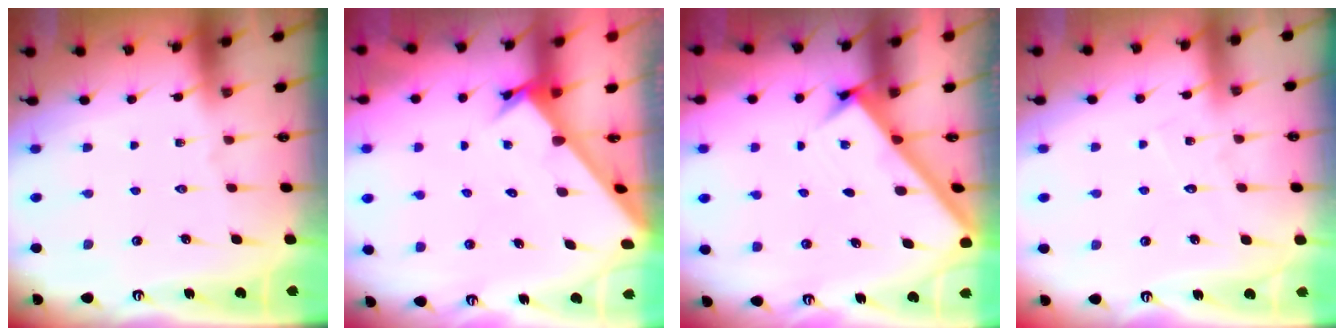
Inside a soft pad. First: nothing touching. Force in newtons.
{"total": 2.7, "press": 2.7, "slide": 0.3}
{"total": 2.4, "press": 2.4, "slide": 0.2}
{"total": 4.8, "press": 4.8, "slide": 0.3}